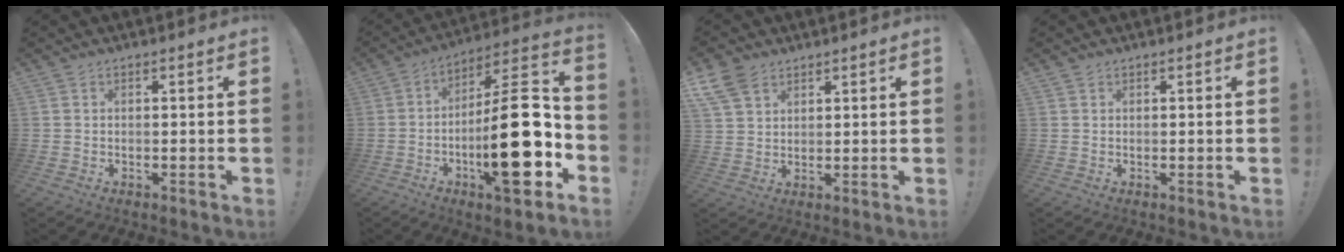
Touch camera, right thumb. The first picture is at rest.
{"total": 24.6, "force": [-6.1, 7.6, 22.6], "torque": [-0.351, 0.035, -0.093]}
{"total": 8.1, "force": [5.3, 5.0, 3.7], "torque": [-0.075, -0.021, 0.106]}
{"total": 0.6, "force": [0.5, 0.3, 0.0], "torque": [0.009, -0.004, 0.009]}